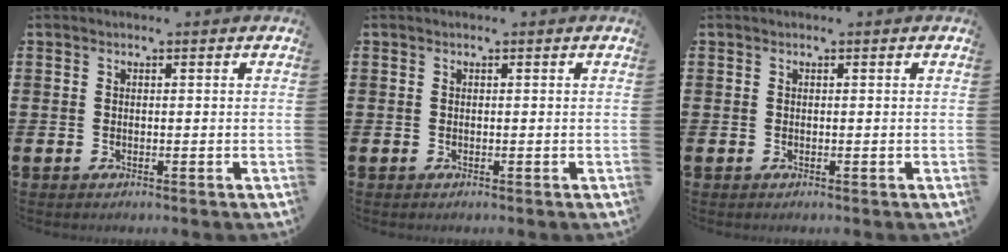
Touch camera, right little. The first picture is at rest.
{"total": 0.0}
{"total": 0.0}